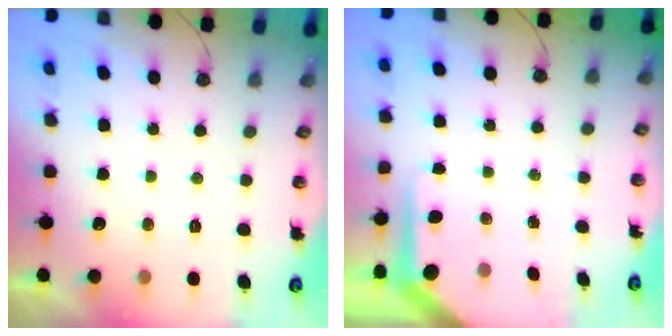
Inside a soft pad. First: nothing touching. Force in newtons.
{"total": 5.6, "press": 5.6, "slide": 0.4}